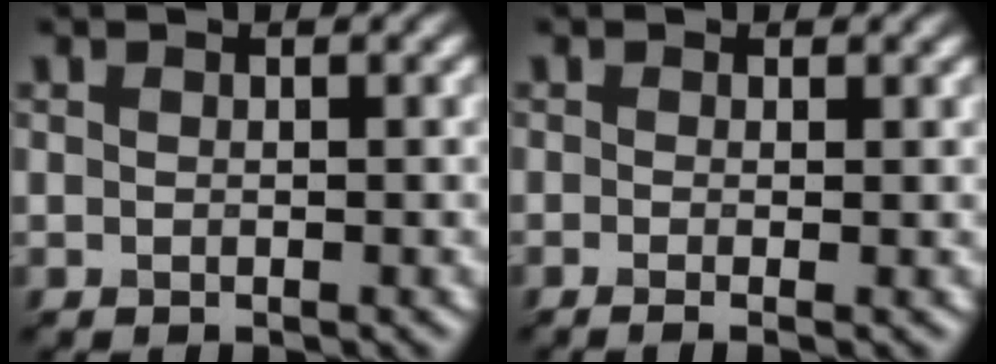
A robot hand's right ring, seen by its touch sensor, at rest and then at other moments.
{"total": 1.6, "force": [-0.1, 0.7, 1.5], "torque": [-0.027, -0.009, -0.014]}